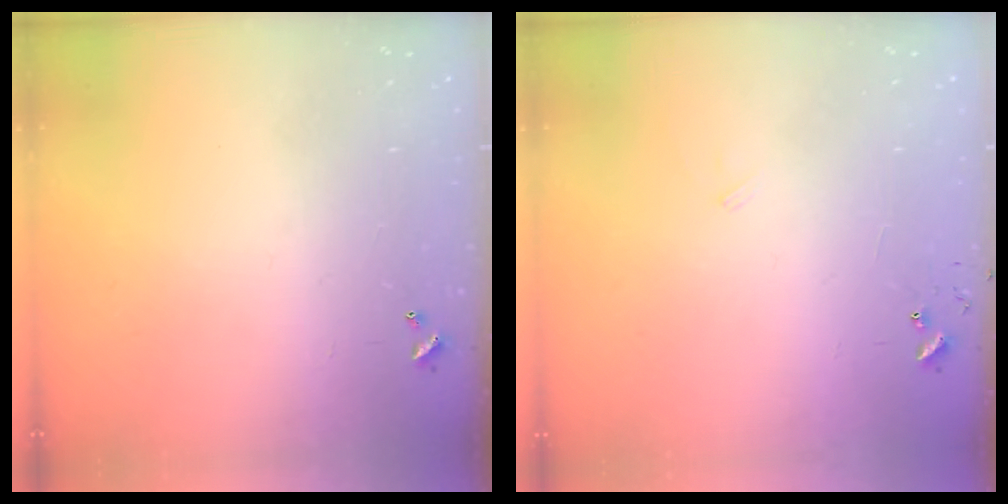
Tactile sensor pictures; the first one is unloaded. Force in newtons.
{"total": 5.8, "press": 5.8, "slide": 0.5}